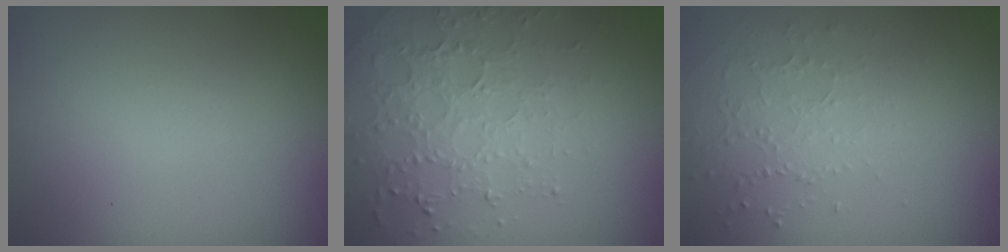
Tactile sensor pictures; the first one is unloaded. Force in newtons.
{"total": 4.4, "press": 3.6, "slide": 2.6}
{"total": 1.3, "press": 1.0, "slide": 0.8}